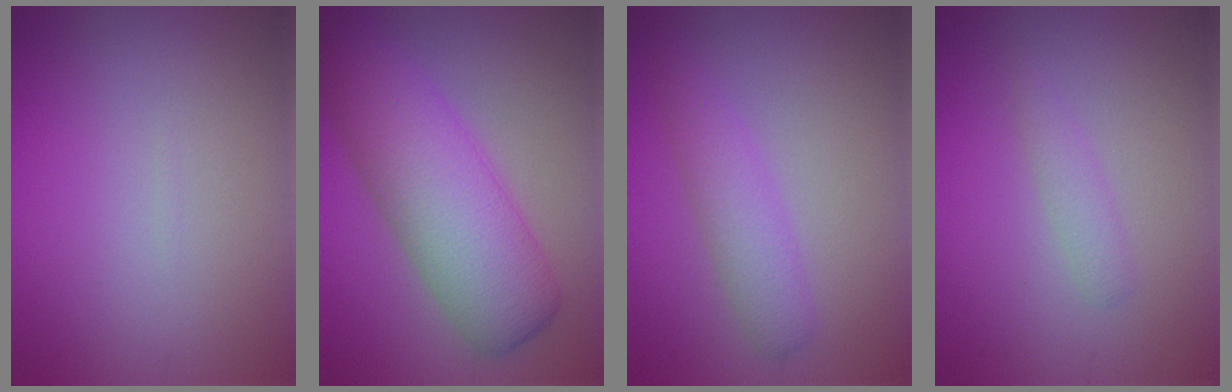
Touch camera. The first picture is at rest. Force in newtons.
{"total": 9.0, "press": 9.0, "slide": 0.3}
{"total": 3.0, "press": 3.0, "slide": 0.1}
{"total": 1.4, "press": 1.4, "slide": 0.1}